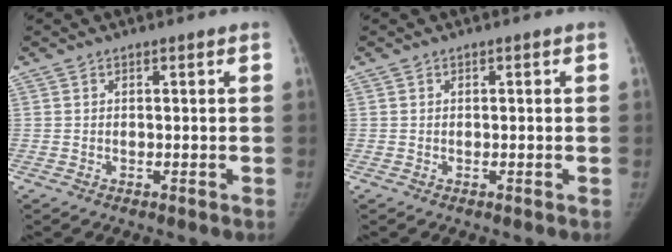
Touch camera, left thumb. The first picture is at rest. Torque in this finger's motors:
{"motor_torque": [0.00, 0.00, 0.09, -0.09, 0.01]}